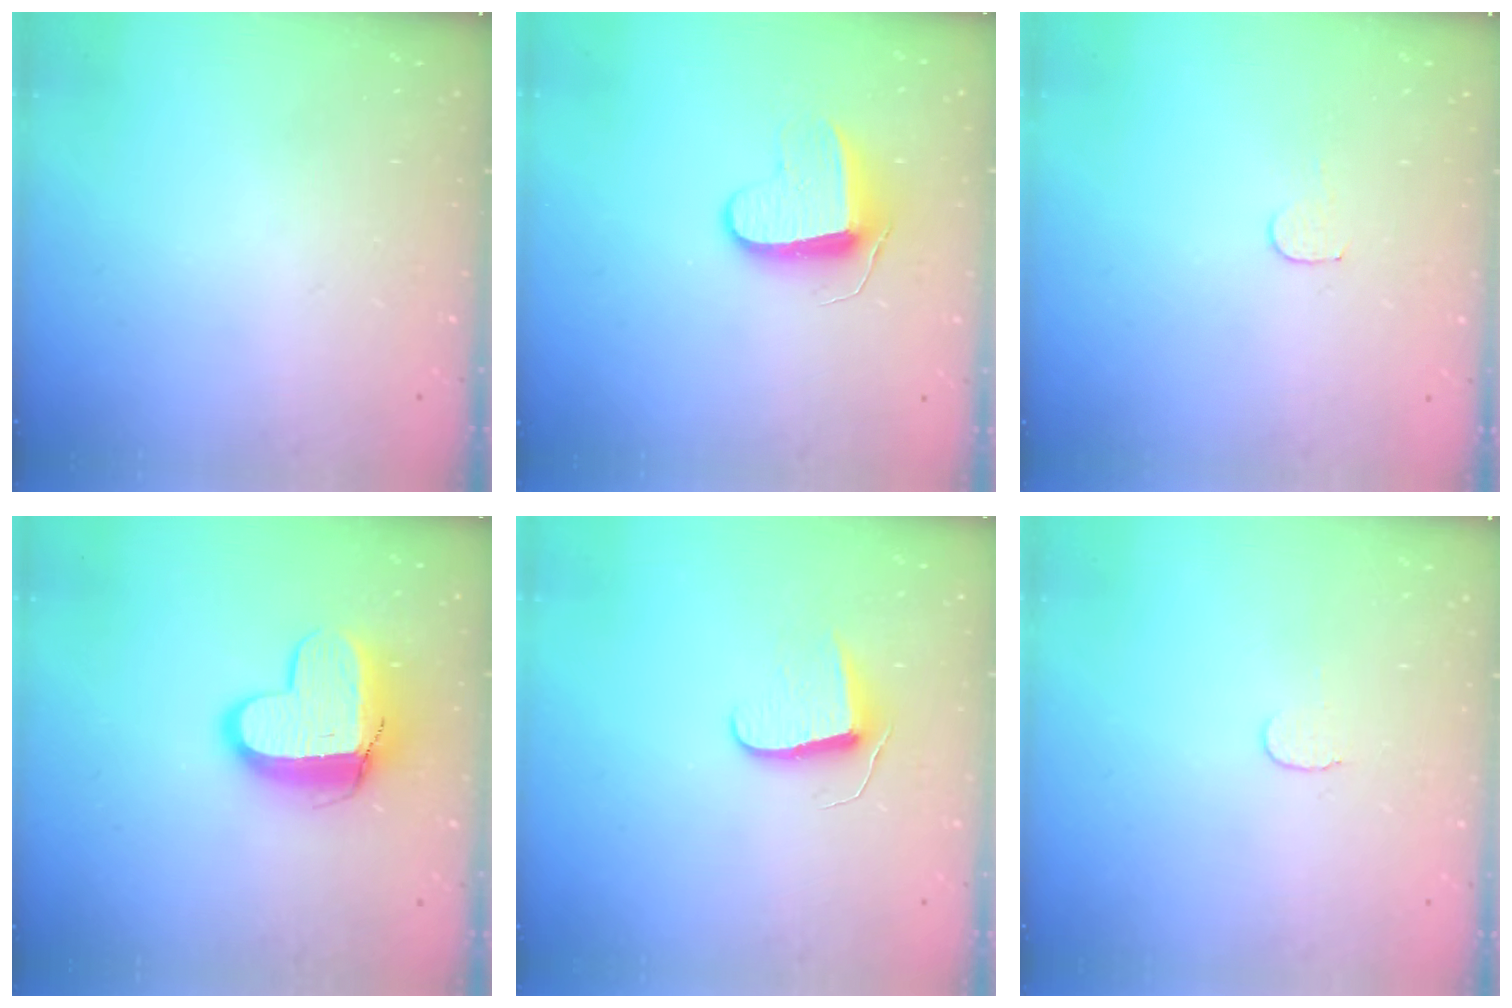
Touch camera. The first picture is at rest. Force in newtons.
{"total": 9.0, "press": 9.0, "slide": 0.6}
{"total": 3.5, "press": 3.5, "slide": 0.3}
{"total": 12.7, "press": 12.7, "slide": 1.1}
{"total": 7.5, "press": 7.4, "slide": 0.6}
{"total": 3.5, "press": 3.5, "slide": 0.3}